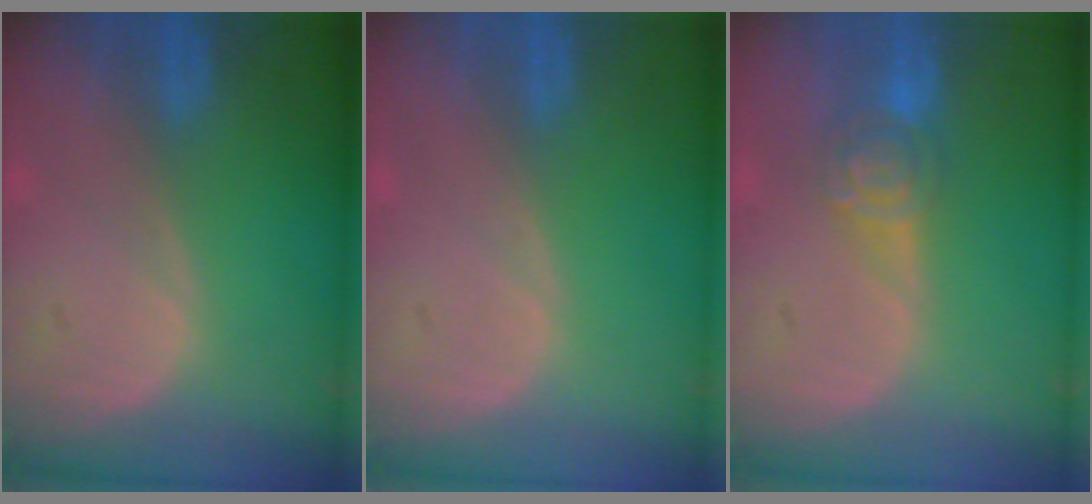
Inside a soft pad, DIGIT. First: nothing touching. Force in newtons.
{"total": 0.0}
{"total": 4.6, "press": 4.3, "slide": 1.5}